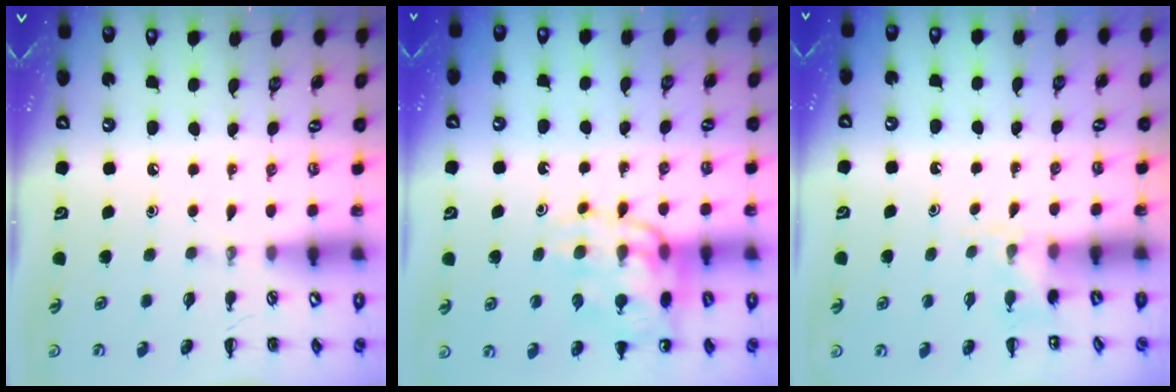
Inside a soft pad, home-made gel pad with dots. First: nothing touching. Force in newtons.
{"total": 14.4, "press": 14.1, "slide": 3.1}
{"total": 3.3, "press": 3.2, "slide": 1.0}